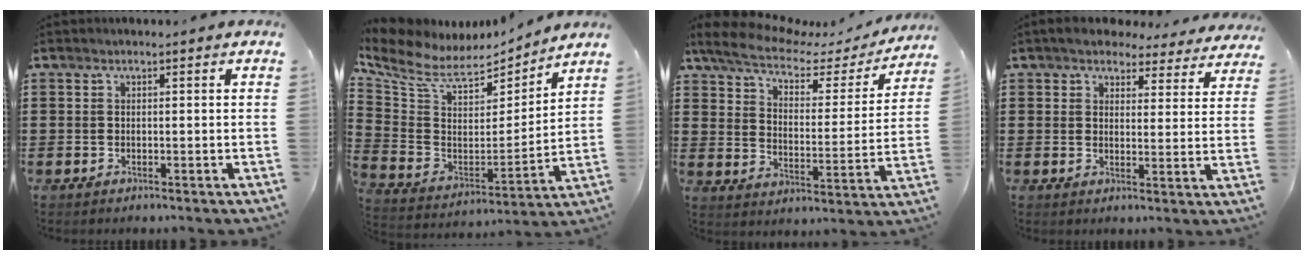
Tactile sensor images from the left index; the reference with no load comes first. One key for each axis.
{"total": 8.2, "fx": 6.6, "fy": 3.6, "fz": 3.5, "tx": -0.104, "ty": -0.043, "tz": 0.115}
{"total": 6.2, "fx": 5.0, "fy": 2.2, "fz": 2.9, "tx": -0.082, "ty": -0.022, "tz": 0.083}
{"total": 4.7, "fx": 4.5, "fy": 1.1, "fz": 0.9, "tx": -0.038, "ty": -0.016, "tz": 0.081}